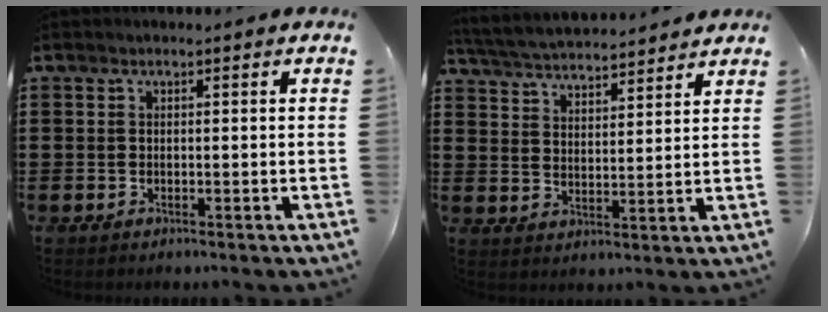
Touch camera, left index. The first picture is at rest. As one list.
[{"total": 4.3, "force": [4.3, 0.1, 0.5], "torque": [-0.031, -0.025, 0.073]}]